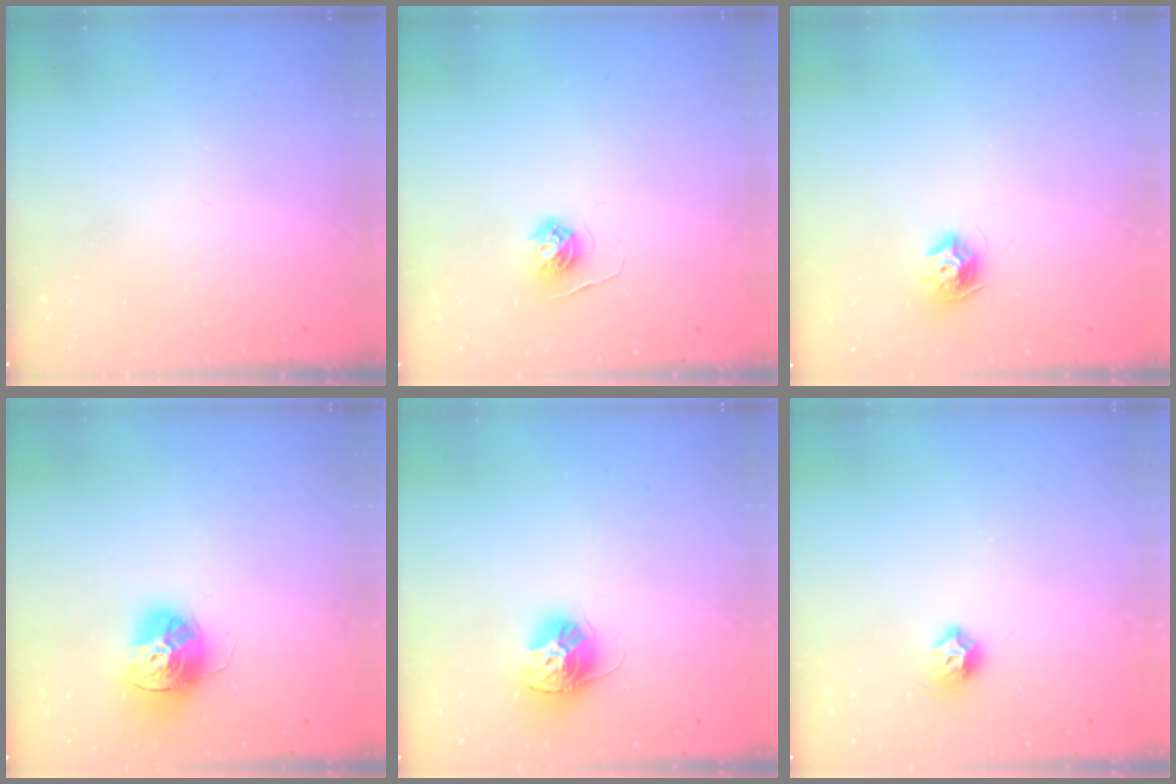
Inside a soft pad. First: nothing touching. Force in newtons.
{"total": 4.8, "press": 4.7, "slide": 0.5}
{"total": 8.7, "press": 8.7, "slide": 0.0}
{"total": 14.6, "press": 14.5, "slide": 1.3}
{"total": 12.1, "press": 12.1, "slide": 0.5}
{"total": 7.0, "press": 6.9, "slide": 1.3}